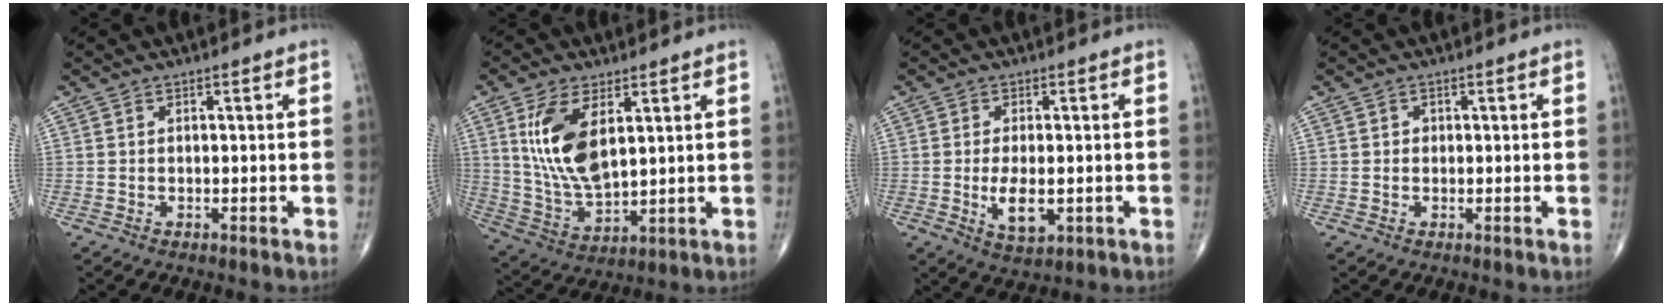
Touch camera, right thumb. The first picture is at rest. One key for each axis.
{"total": 12.9, "fx": 4.2, "fy": 6.1, "fz": 10.5, "tx": -0.208, "ty": -0.022, "tz": 0.095}
{"total": 6.1, "fx": -1.1, "fy": 2.8, "fz": 5.3, "tx": -0.090, "ty": -0.011, "tz": -0.013}
{"total": 0.8, "fx": 0.1, "fy": 0.8, "fz": 0.2, "tx": 0.003, "ty": 0.002, "tz": 0.001}